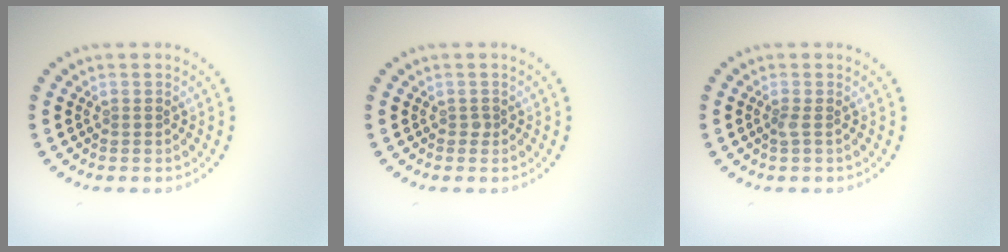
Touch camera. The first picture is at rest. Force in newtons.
{"total": 0.6, "press": 0.4, "slide": 0.4}
{"total": 0.6, "press": 0.5, "slide": 0.4}